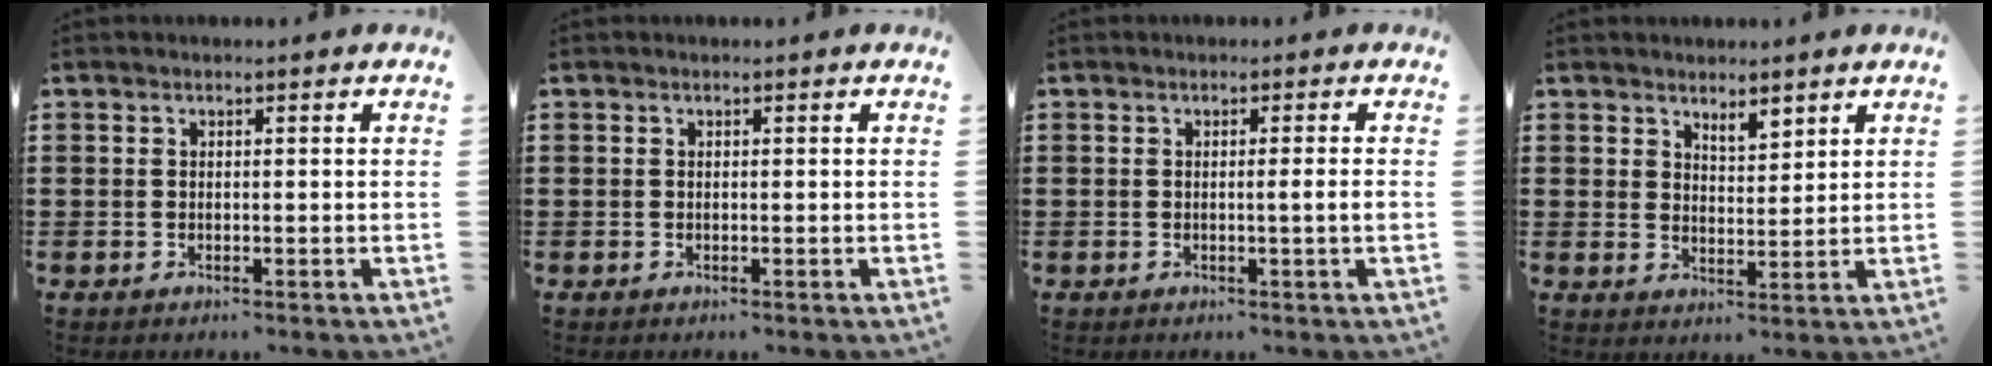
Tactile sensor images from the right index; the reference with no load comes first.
{"total": 0.0}
{"total": 2.1, "force": [-0.2, -0.5, 2.0], "torque": [-0.034, -0.007, -0.006]}
{"total": 3.4, "force": [3.1, 1.2, 0.7], "torque": [-0.013, -0.002, 0.056]}